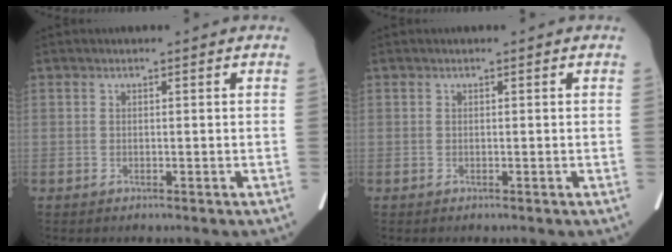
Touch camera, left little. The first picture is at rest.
{"total": 0.0}